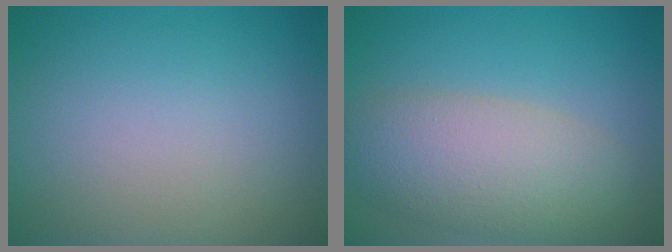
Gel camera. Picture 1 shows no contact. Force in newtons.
{"total": 6.4, "press": 6.4, "slide": 0.3}